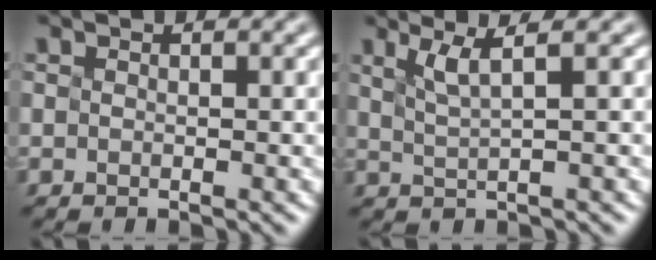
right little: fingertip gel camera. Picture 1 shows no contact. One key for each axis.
{"total": 1.4, "fx": 0.6, "fy": -0.6, "fz": 1.1, "tx": -0.031, "ty": -0.004, "tz": 0.043}